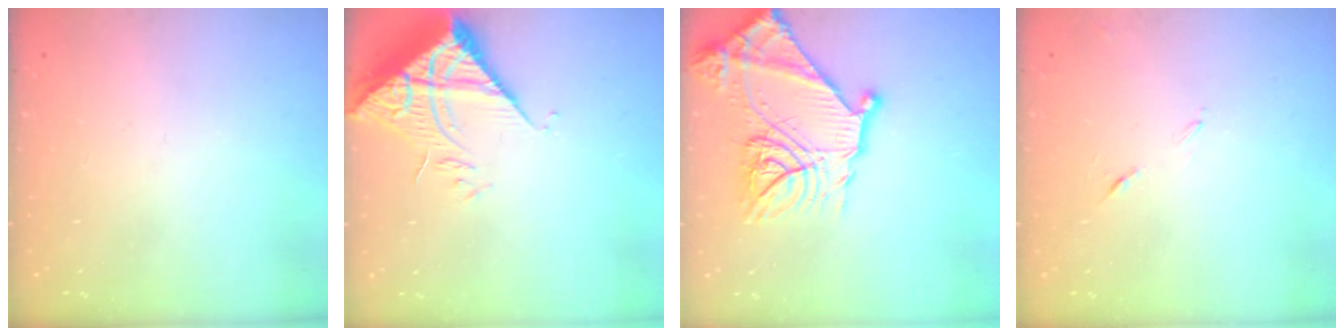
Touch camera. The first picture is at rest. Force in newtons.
{"total": 9.3, "press": 9.2, "slide": 1.2}
{"total": 23.5, "press": 23.4, "slide": 1.6}
{"total": 6.1, "press": 6.1, "slide": 0.6}